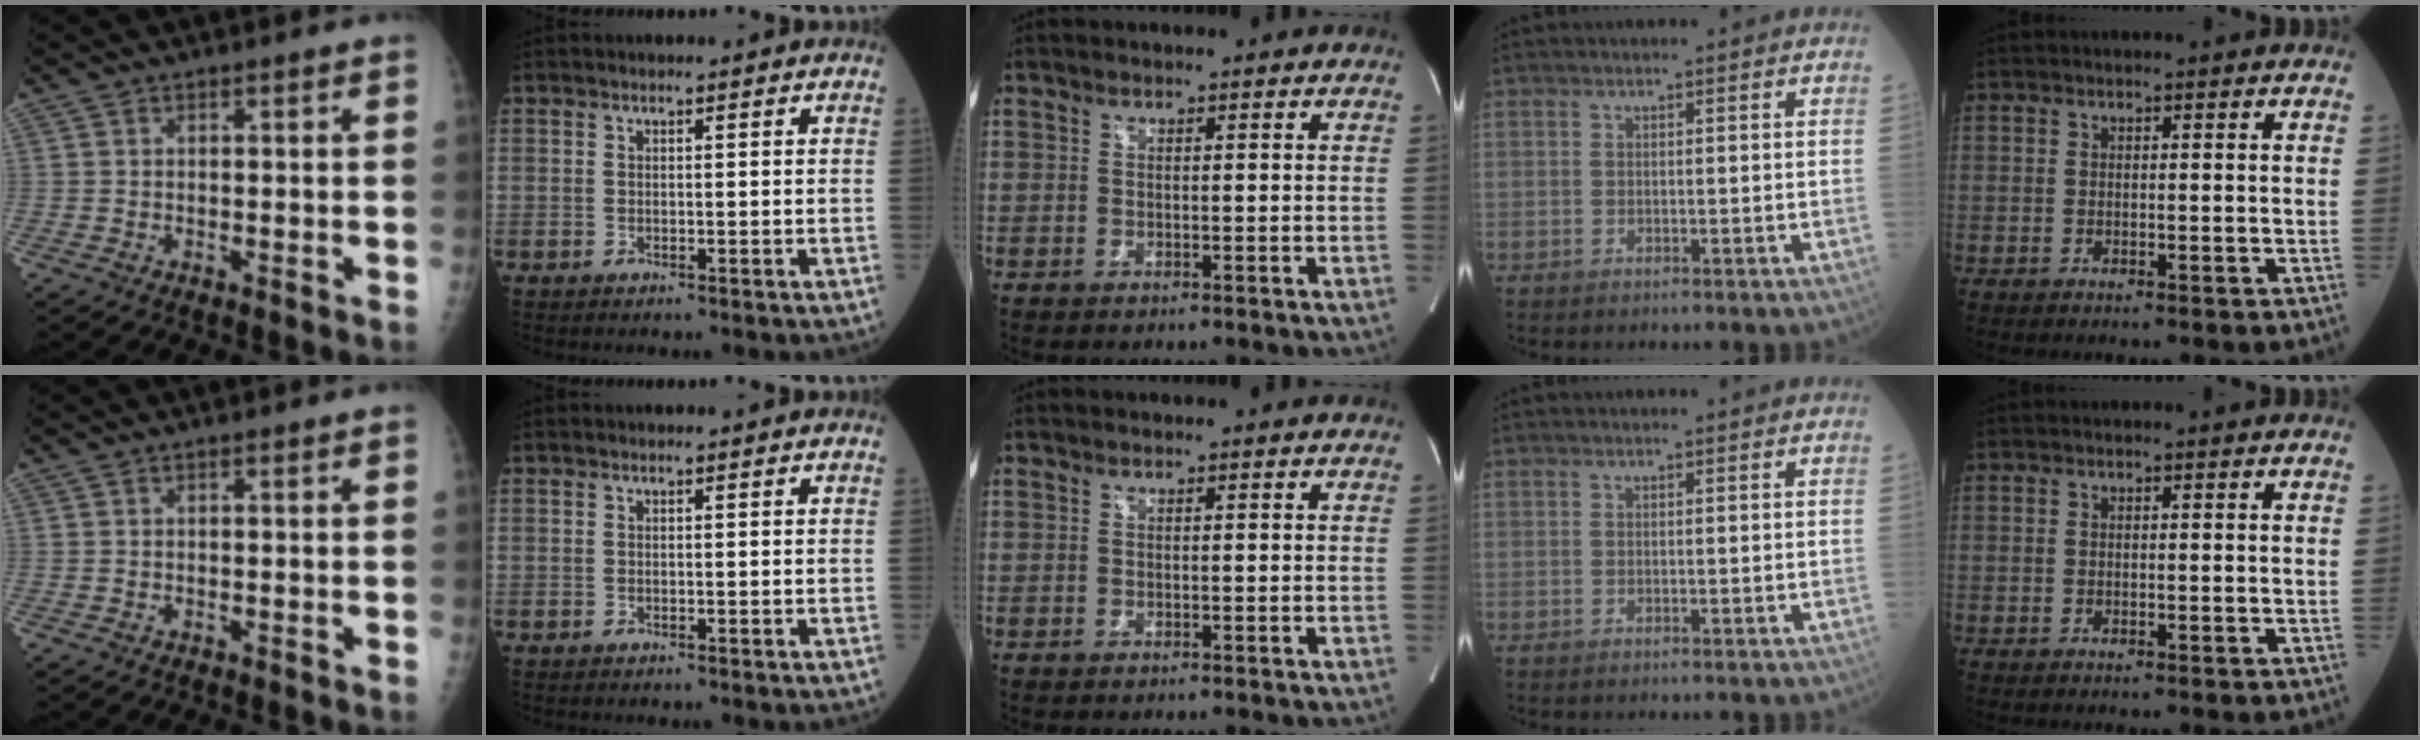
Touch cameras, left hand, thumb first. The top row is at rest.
{}